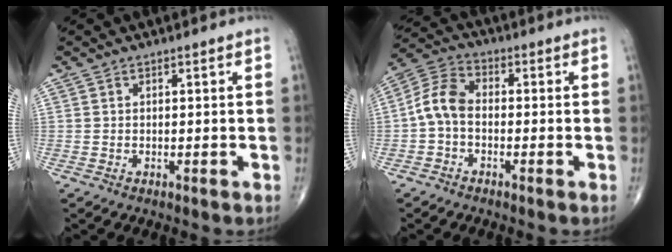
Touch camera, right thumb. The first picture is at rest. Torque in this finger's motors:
{"motor_torque": [1.23, 1.00, 0.93, -0.14, 0.08]}